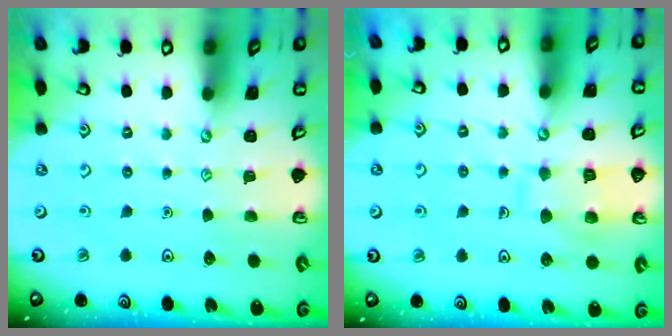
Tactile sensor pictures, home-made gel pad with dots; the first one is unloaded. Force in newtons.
{"total": 10.6, "press": 10.6, "slide": 0.9}